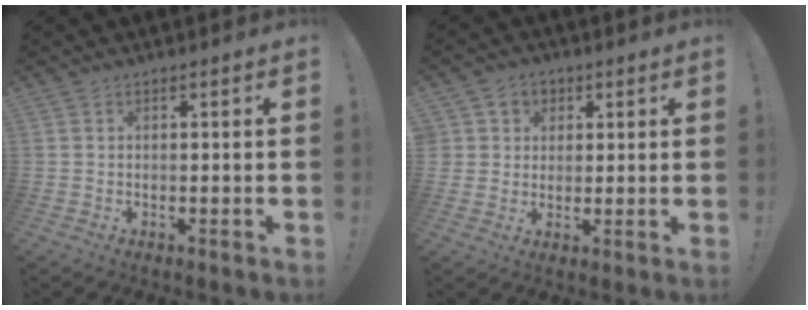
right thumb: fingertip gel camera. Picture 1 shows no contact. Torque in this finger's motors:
{"motor_torque": [0.45, 1.43, -0.18, 0.46, 0.01]}